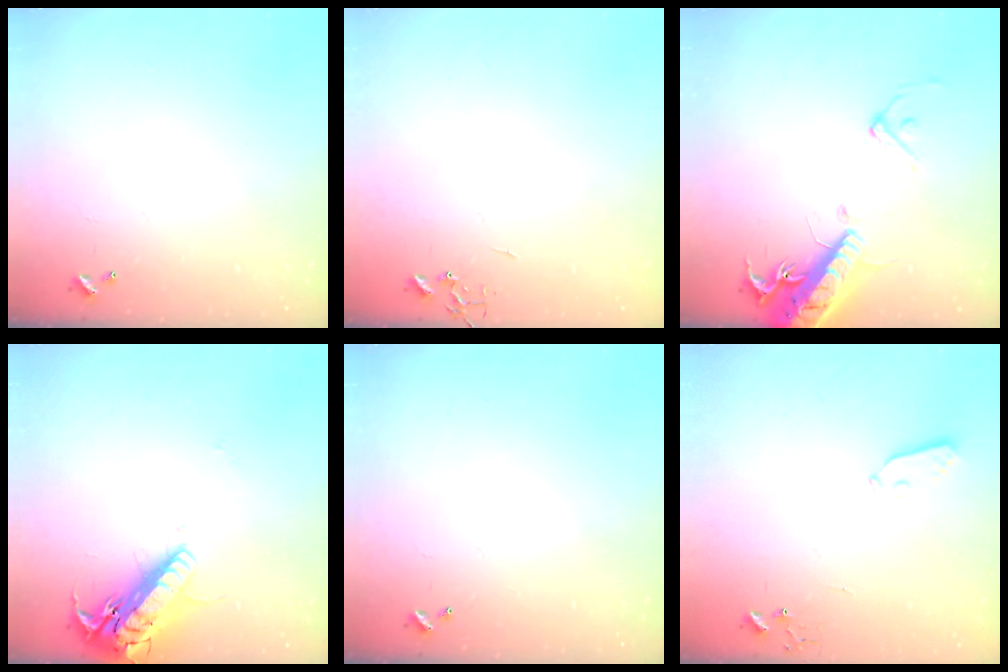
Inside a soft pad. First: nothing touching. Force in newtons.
{"total": 0.0}
{"total": 17.9, "press": 17.6, "slide": 3.5}
{"total": 17.6, "press": 17.3, "slide": 3.4}
{"total": 0.0}
{"total": 3.6, "press": 3.6, "slide": 0.6}